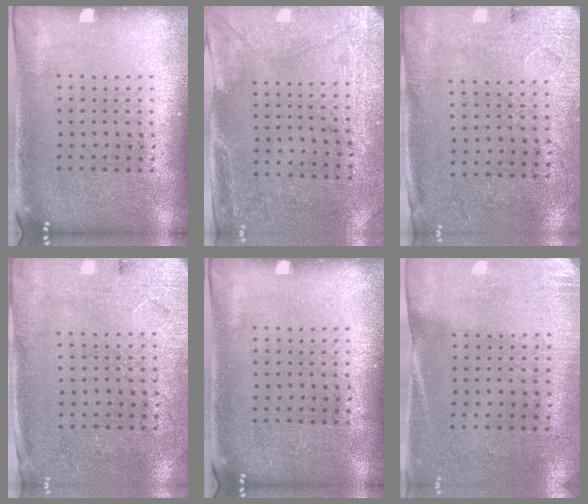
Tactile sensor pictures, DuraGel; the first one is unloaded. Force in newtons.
{"total": 2.9, "press": 2.3, "slide": 1.8}
{"total": 2.6, "press": 2.1, "slide": 1.5}
{"total": 2.6, "press": 2.1, "slide": 1.5}
{"total": 0.0}
{"total": 2.7, "press": 2.4, "slide": 1.3}